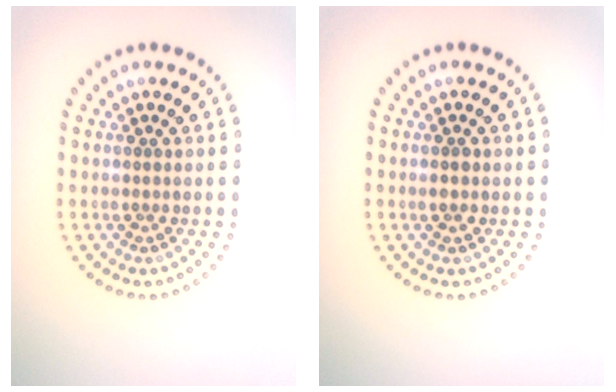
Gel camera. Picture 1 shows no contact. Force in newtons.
{"total": 1.1, "press": 1.1, "slide": 0.1}